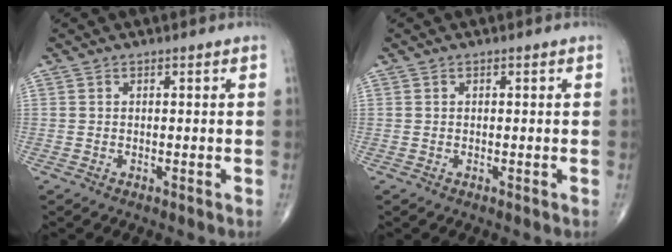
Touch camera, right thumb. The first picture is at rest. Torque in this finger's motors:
{"motor_torque": [-0.34, -0.02, -0.07, 0.12, -0.02]}